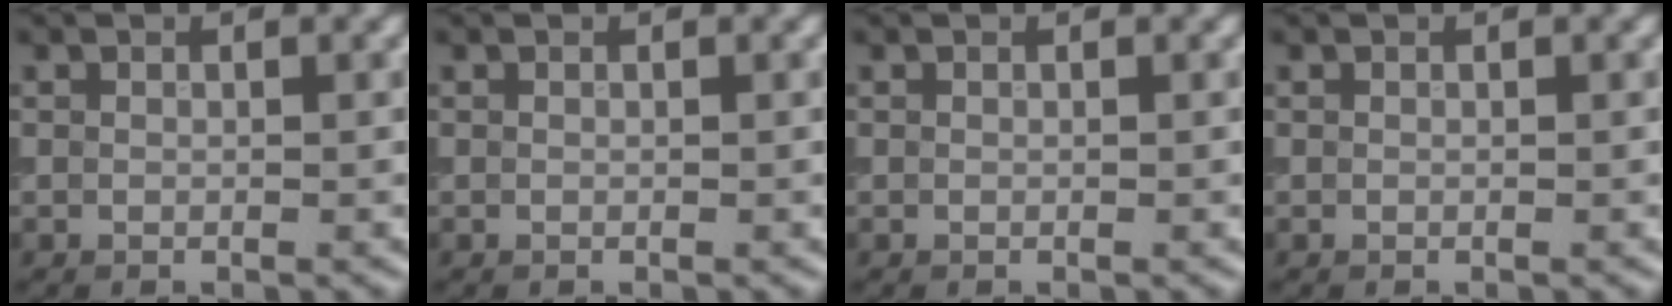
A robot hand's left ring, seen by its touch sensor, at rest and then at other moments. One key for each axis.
{"total": 0.0}
{"total": 0.0}
{"total": 0.0}